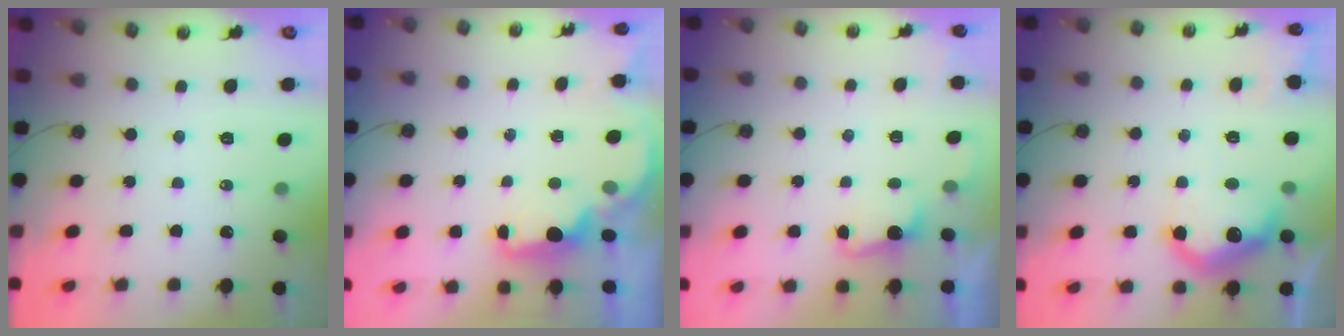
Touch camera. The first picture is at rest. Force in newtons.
{"total": 2.3, "press": 2.1, "slide": 0.8}
{"total": 2.2, "press": 2.0, "slide": 0.9}
{"total": 13.2, "press": 13.2, "slide": 0.7}